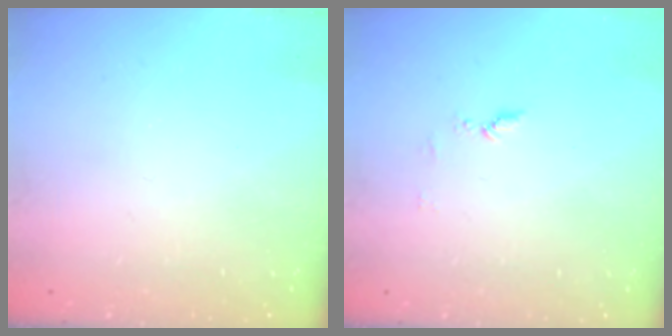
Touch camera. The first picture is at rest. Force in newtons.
{"total": 5.1, "press": 5.0, "slide": 0.6}